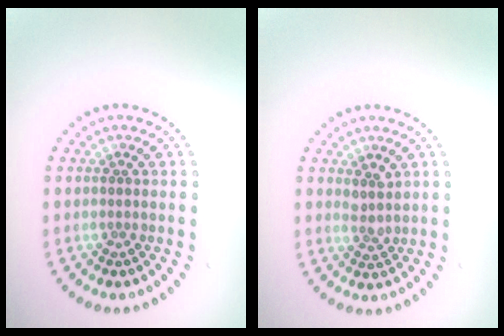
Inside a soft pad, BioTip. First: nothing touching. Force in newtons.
{"total": 1.6, "press": 1.2, "slide": 1.0}